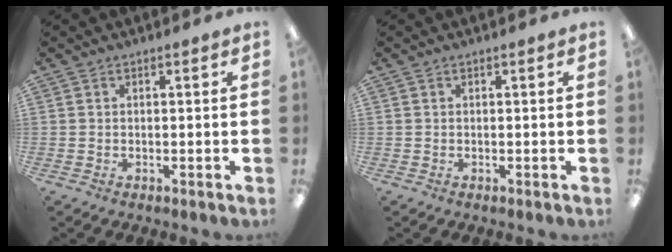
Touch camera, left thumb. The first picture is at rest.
{"total": 0.0}